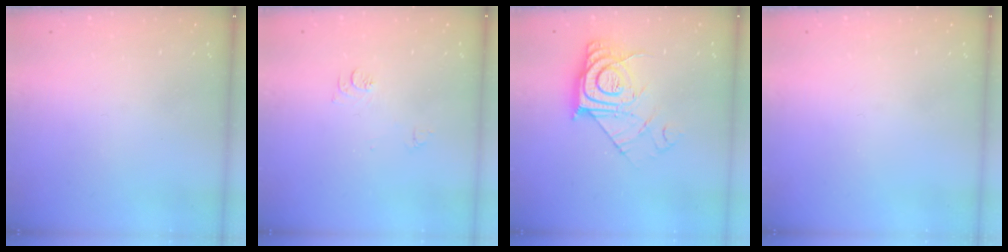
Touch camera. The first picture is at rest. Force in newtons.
{"total": 7.4, "press": 7.3, "slide": 0.8}
{"total": 12.3, "press": 12.3, "slide": 1.1}
{"total": 0.0}